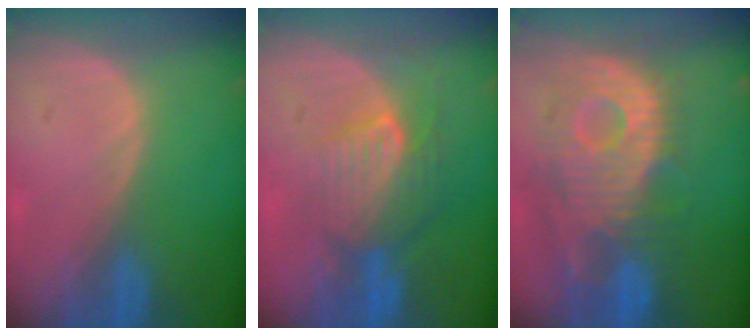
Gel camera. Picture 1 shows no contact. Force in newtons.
{"total": 7.7, "press": 7.7, "slide": 0.5}
{"total": 12.3, "press": 10.9, "slide": 5.7}